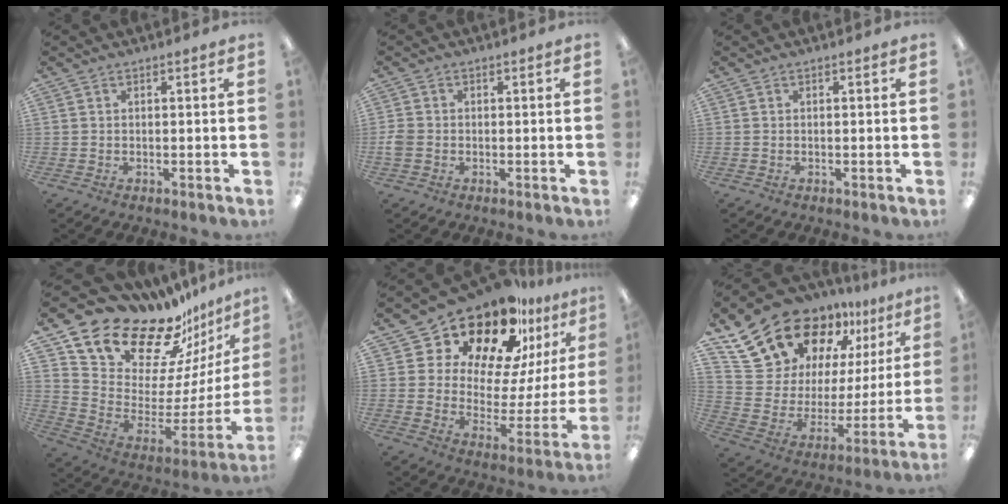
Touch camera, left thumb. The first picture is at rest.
{"total": 2.8, "force": [-0.6, 2.4, 1.4], "torque": [-0.021, 0.007, -0.010]}
{"total": 0.0}
{"total": 18.6, "force": [16.4, 7.0, 5.2], "torque": [-0.098, -0.144, 0.301]}
{"total": 21.8, "force": [18.0, 8.4, 9.1], "torque": [-0.163, -0.131, 0.311]}
{"total": 20.5, "force": [15.6, 11.1, 7.2], "torque": [-0.131, -0.115, 0.295]}